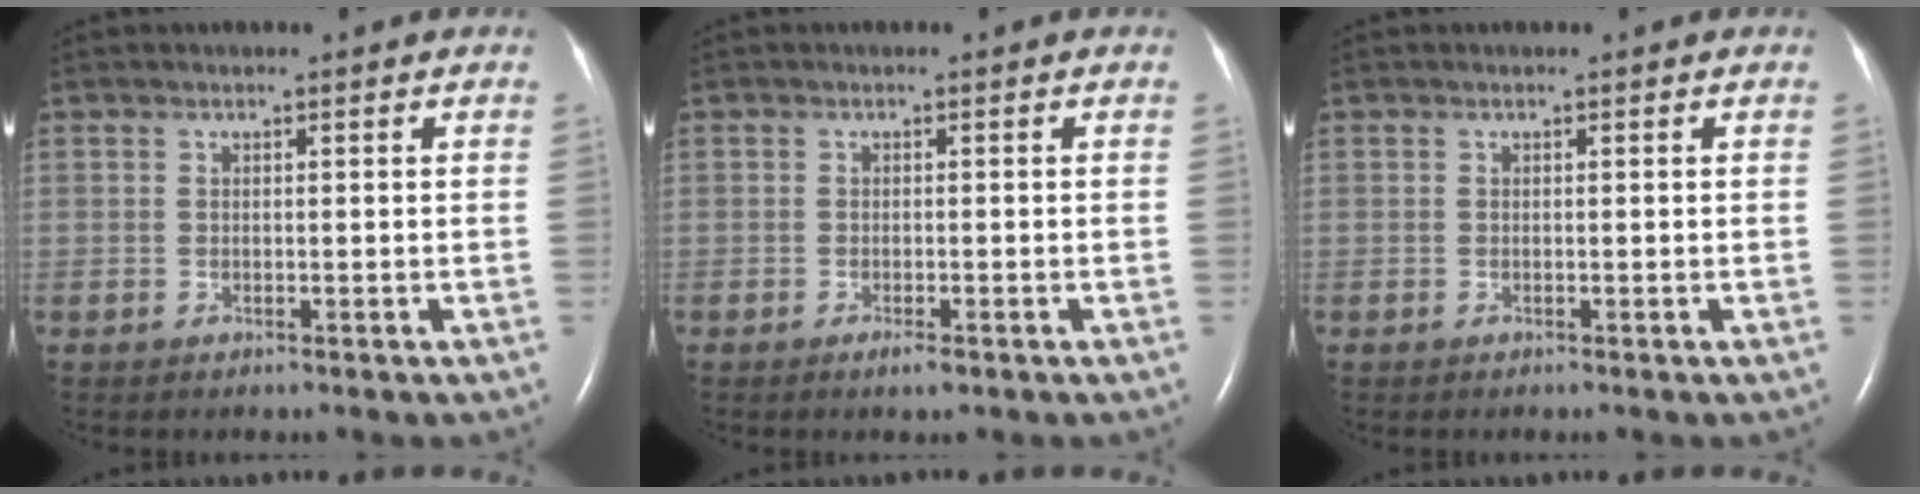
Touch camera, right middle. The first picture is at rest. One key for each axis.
{"total": 1.4, "fx": -0.8, "fy": 0.3, "fz": 1.0, "tx": -0.020, "ty": -0.003, "tz": -0.012}
{"total": 0.0}